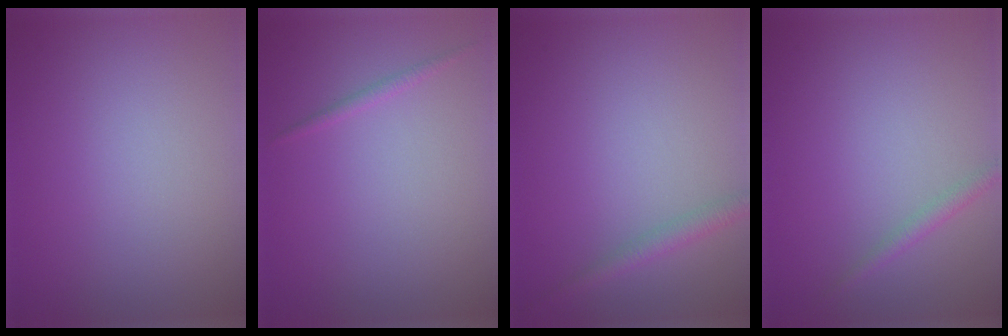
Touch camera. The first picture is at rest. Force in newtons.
{"total": 0.7, "press": 0.7, "slide": 0.0}
{"total": 1.7, "press": 1.7, "slide": 0.1}
{"total": 1.2, "press": 1.2, "slide": 0.0}